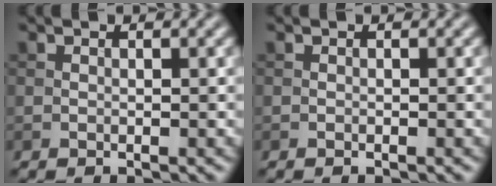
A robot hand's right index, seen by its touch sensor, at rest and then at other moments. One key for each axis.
{"total": 0.0}